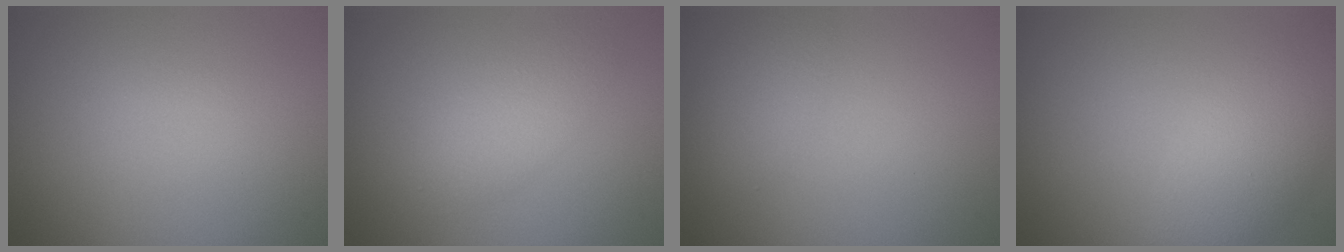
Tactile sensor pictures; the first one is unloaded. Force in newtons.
{"total": 2.9, "press": 2.8, "slide": 0.3}
{"total": 1.5, "press": 1.5, "slide": 0.0}
{"total": 4.3, "press": 4.3, "slide": 0.1}